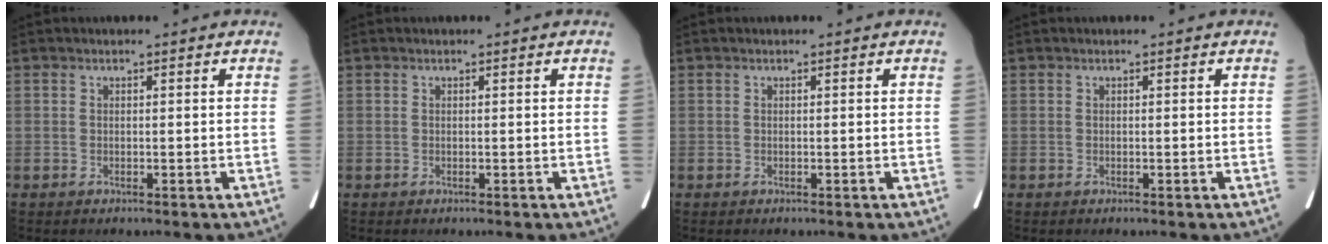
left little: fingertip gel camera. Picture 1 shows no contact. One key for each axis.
{"total": 0.0}
{"total": 0.0}
{"total": 0.0}